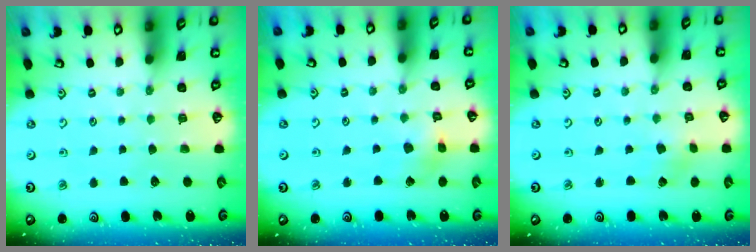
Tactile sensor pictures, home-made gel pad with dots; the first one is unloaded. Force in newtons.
{"total": 4.0, "press": 3.9, "slide": 0.4}
{"total": 1.1, "press": 1.1, "slide": 0.1}